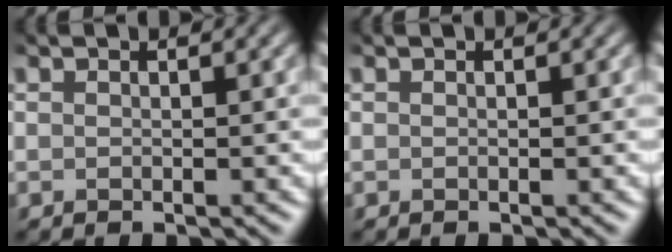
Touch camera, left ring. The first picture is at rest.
{"total": 0.0}